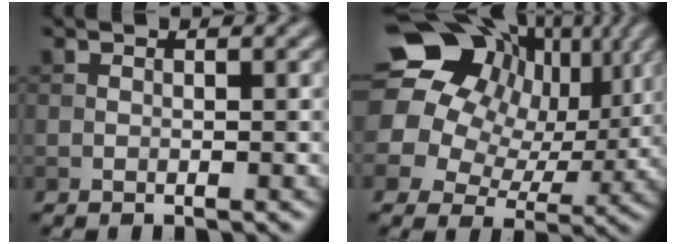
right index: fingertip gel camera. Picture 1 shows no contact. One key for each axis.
{"total": 17.6, "fx": 7.3, "fy": 13.7, "fz": 8.2, "tx": -0.204, "ty": 0.050, "tz": 0.112}